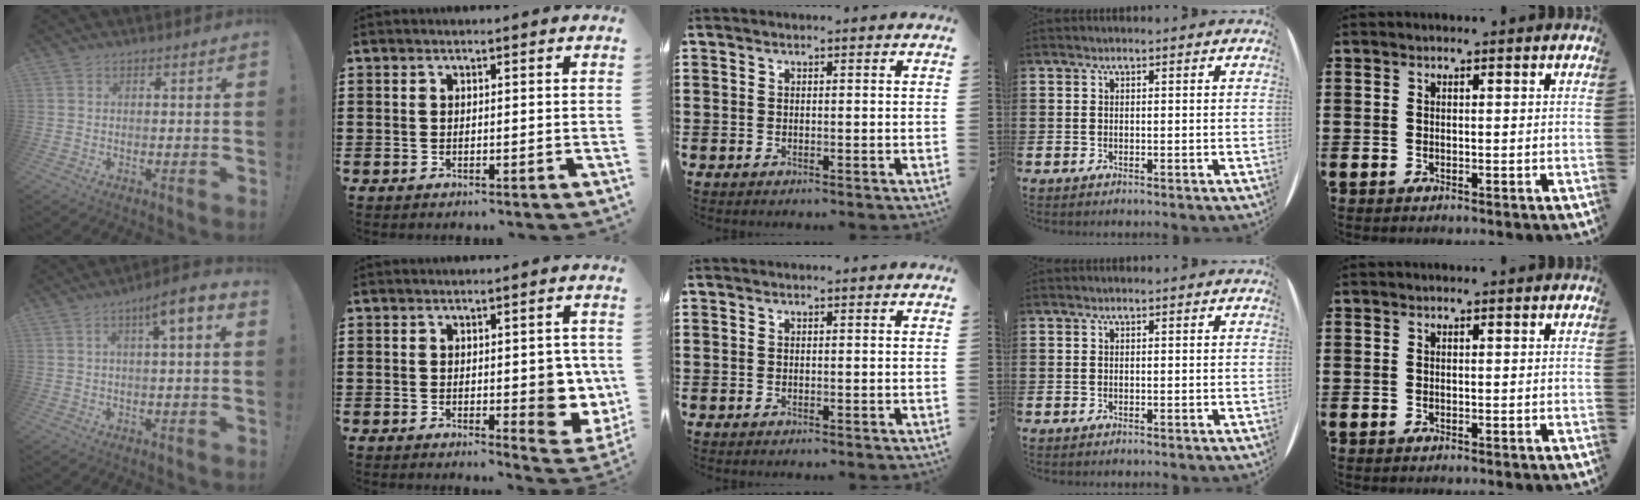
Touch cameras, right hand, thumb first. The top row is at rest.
{"thumb": {"total": 6.7, "force": [1.1, 1.3, 6.5], "torque": [-0.097, -0.007, 0.013]}, "index": {"total": 4.7, "force": [0.2, 2.2, 4.1], "torque": [-0.043, -0.003, -0.003]}}